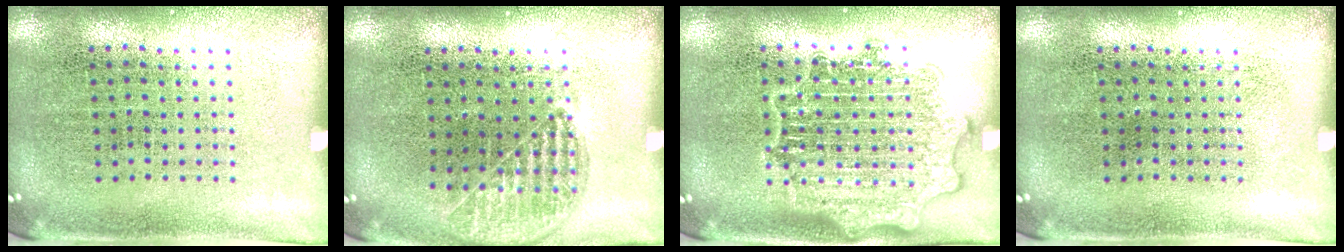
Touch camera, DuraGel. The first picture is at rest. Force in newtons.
{"total": 1.0, "press": 1.0, "slide": 0.2}
{"total": 2.0, "press": 2.0, "slide": 0.3}
{"total": 0.0}